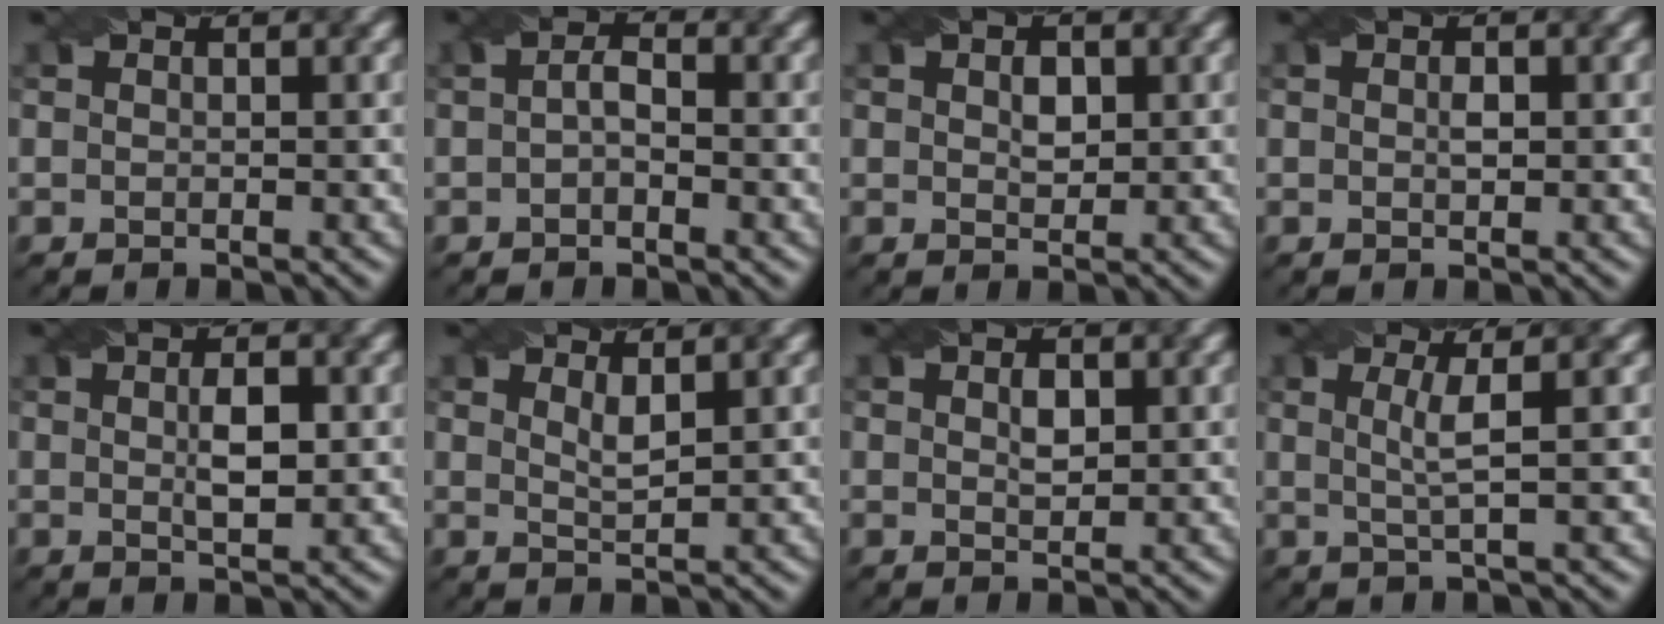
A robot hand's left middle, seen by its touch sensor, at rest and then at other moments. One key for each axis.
{"total": 1.6, "fx": -0.3, "fy": 0.7, "fz": 1.4, "tx": -0.029, "ty": 0.004, "tz": -0.007}
{"total": 1.8, "fx": 0.5, "fy": 1.2, "fz": 1.3, "tx": -0.023, "ty": 0.000, "tz": 0.010}
{"total": 1.0, "fx": 0.1, "fy": 0.5, "fz": 0.8, "tx": -0.015, "ty": 0.001, "tz": 0.002}
{"total": 2.9, "fx": 0.3, "fy": 0.9, "fz": 2.7, "tx": -0.053, "ty": 0.000, "tz": 0.007}
{"total": 1.5, "fx": 0.9, "fy": 0.3, "fz": 1.2, "tx": -0.024, "ty": -0.003, "tz": 0.018}
{"total": 1.7, "fx": 0.6, "fy": 0.8, "fz": 1.3, "tx": -0.025, "ty": 0.001, "tz": 0.012}
{"total": 2.7, "fx": 0.6, "fy": 0.4, "fz": 2.6, "tx": -0.049, "ty": 0.001, "tz": 0.011}